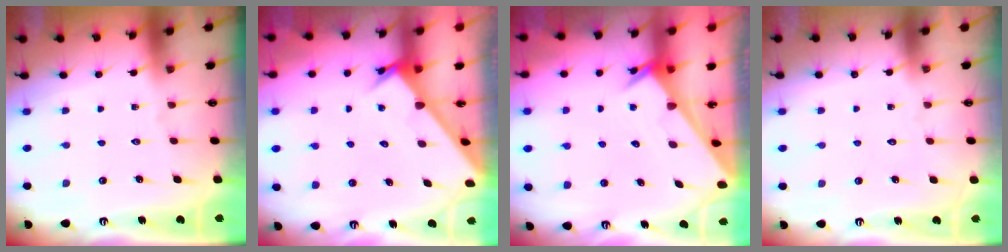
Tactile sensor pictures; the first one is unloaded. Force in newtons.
{"total": 3.1, "press": 3.1, "slide": 0.1}
{"total": 3.5, "press": 3.4, "slide": 0.4}
{"total": 1.5, "press": 1.5, "slide": 0.0}